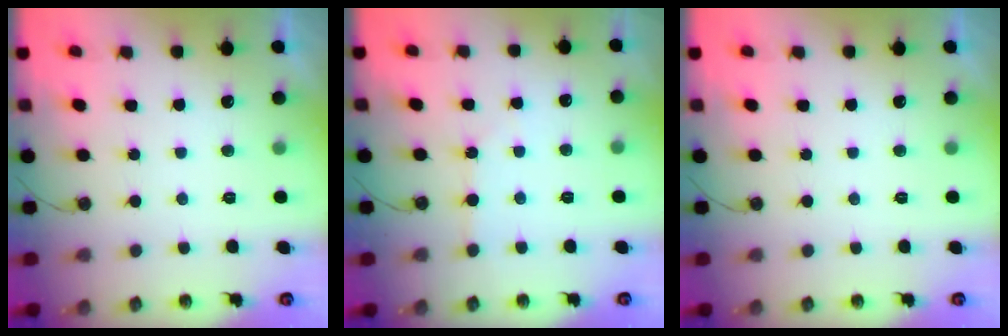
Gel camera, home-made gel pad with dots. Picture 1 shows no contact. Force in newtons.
{"total": 2.4, "press": 2.3, "slide": 0.3}
{"total": 0.0}